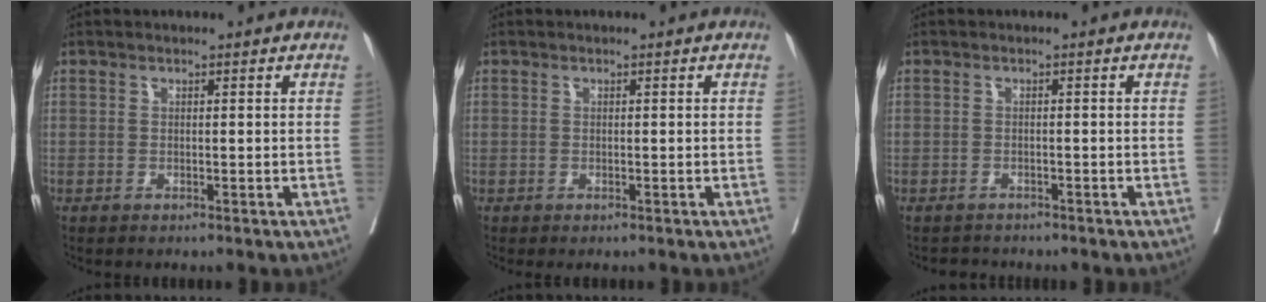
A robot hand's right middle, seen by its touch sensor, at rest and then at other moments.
{"total": 0.0}
{"total": 2.0, "force": [-1.8, 0.8, -0.3], "torque": [0.001, -0.003, -0.031]}